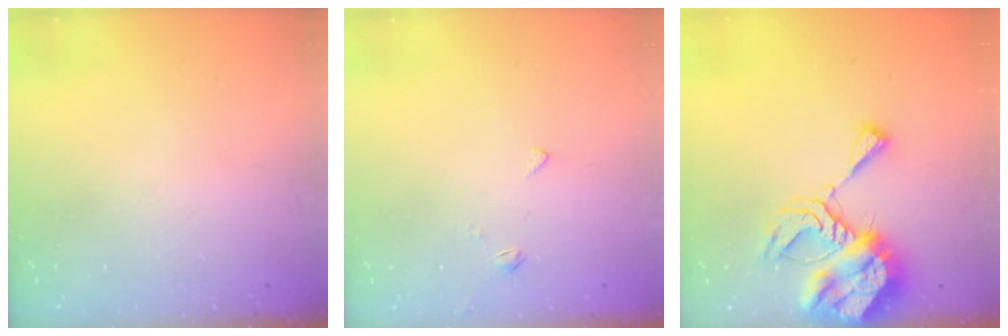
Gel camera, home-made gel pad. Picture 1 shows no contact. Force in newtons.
{"total": 2.7, "press": 2.7, "slide": 0.5}
{"total": 12.8, "press": 12.8, "slide": 1.2}